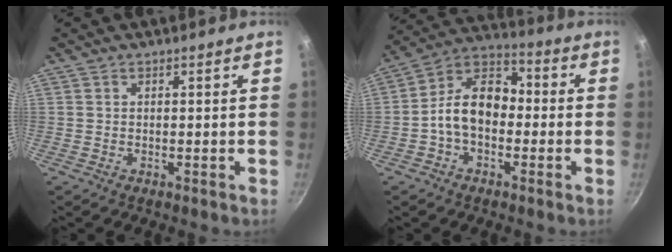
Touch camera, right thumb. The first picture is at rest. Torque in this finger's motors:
{"motor_torque": [1.49, 1.69, 1.44, -0.67, 0.46]}